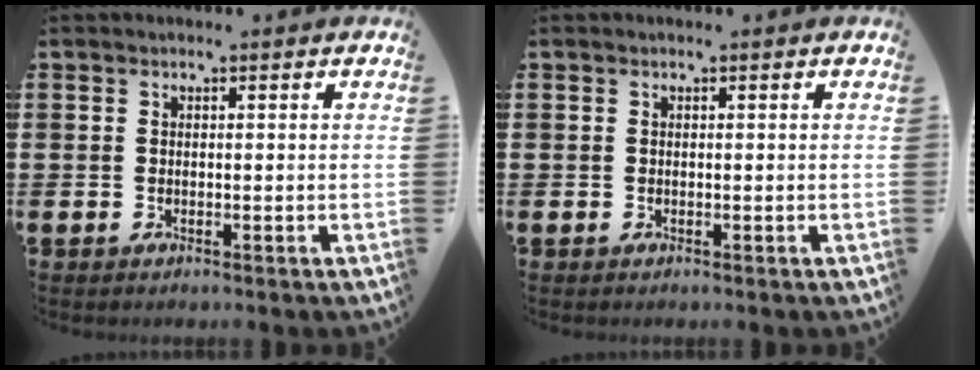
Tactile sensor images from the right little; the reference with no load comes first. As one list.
[{"total": 0.0}]